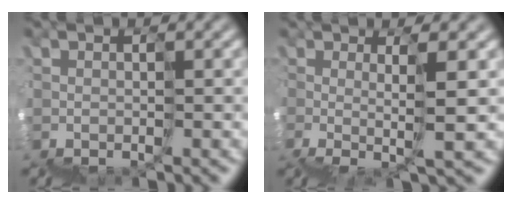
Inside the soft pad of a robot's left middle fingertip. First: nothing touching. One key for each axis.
{"total": 2.8, "fx": 2.3, "fy": -1.4, "fz": 0.9, "tx": 0.013, "ty": 0.027, "tz": 0.032}